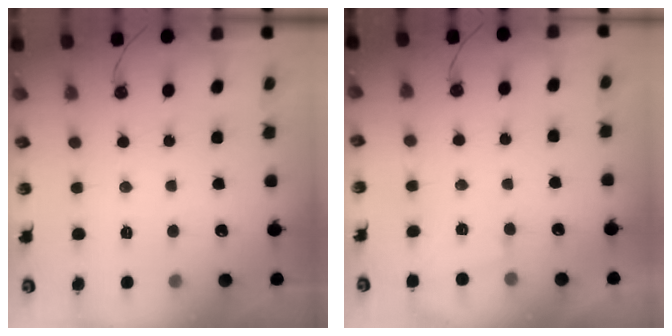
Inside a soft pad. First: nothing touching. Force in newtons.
{"total": 1.0, "press": 0.9, "slide": 0.4}